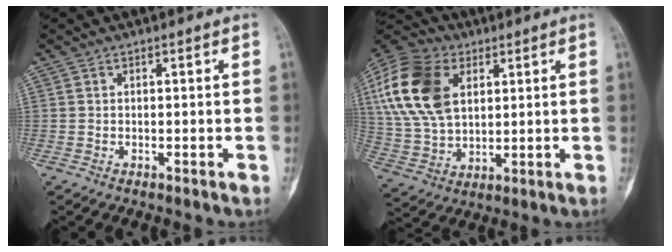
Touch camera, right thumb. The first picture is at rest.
{"total": 18.9, "force": [5.8, 12.4, 13.1], "torque": [-0.260, -0.003, 0.105]}